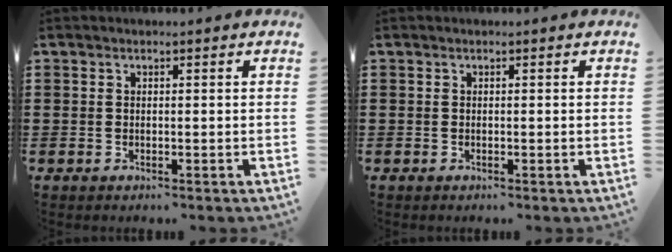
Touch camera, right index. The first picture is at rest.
{"total": 0.0}